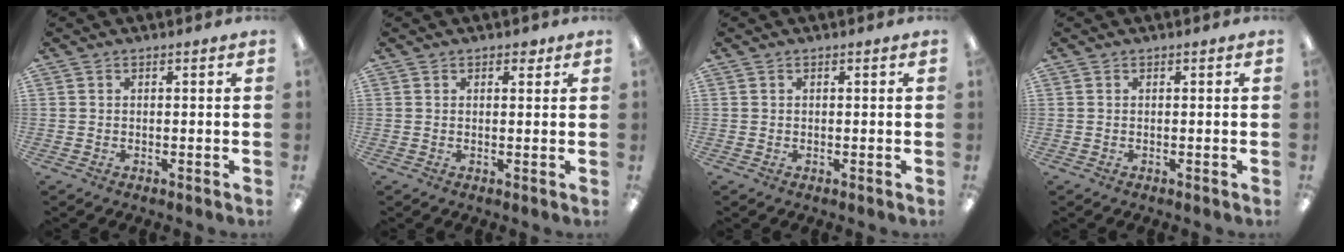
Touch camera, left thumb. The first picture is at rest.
{"total": 1.9, "force": [1.2, 1.2, 1.0], "torque": [-0.005, -0.002, 0.017]}
{"total": 0.0}
{"total": 0.0}